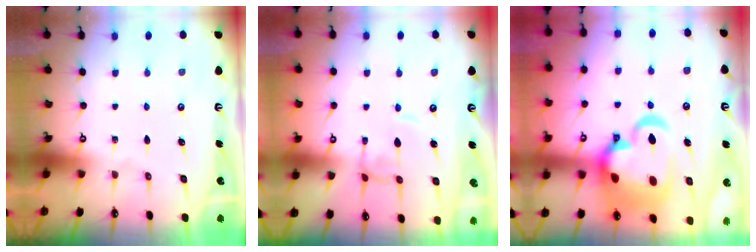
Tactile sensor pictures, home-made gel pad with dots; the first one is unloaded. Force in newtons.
{"total": 1.1, "press": 1.0, "slide": 0.3}
{"total": 14.9, "press": 14.7, "slide": 2.4}